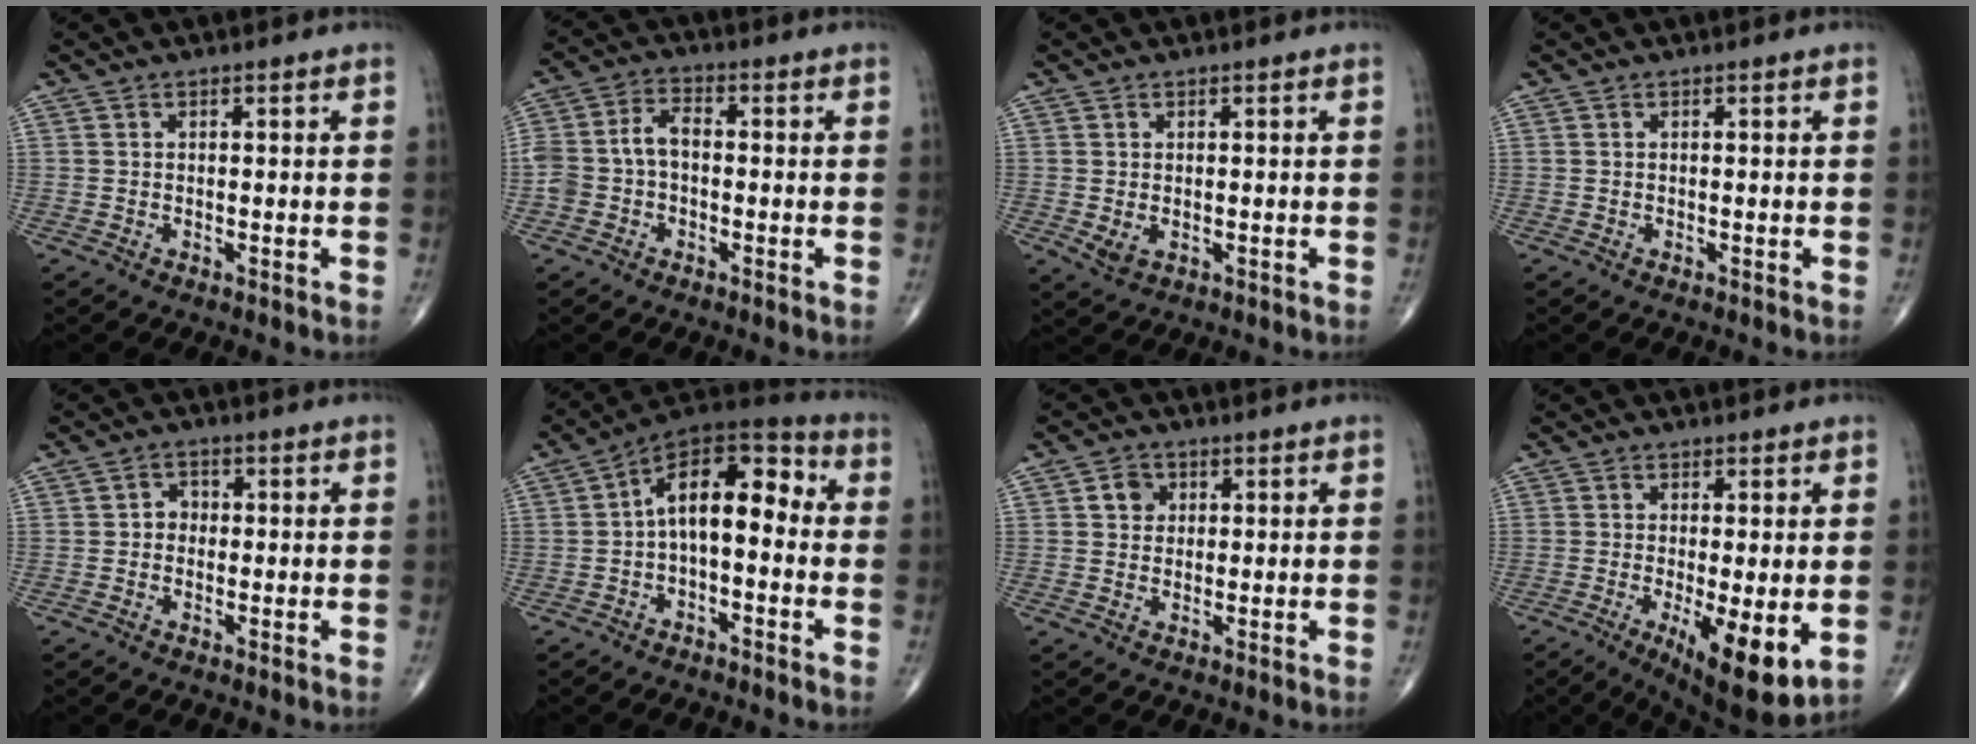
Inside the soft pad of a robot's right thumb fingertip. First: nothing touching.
{"total": 6.5, "force": [-1.0, 4.4, 4.7], "torque": [-0.095, 0.029, -0.024]}
{"total": 2.4, "force": [-0.2, 1.7, 1.8], "torque": [-0.030, -0.006, 0.005]}
{"total": 0.0}
{"total": 2.3, "force": [-0.2, 2.0, 1.1], "torque": [0.000, 0.009, -0.011]}
{"total": 12.9, "force": [-0.2, 6.8, 10.9], "torque": [-0.138, 0.052, -0.021]}
{"total": 3.3, "force": [0.9, 2.9, 1.3], "torque": [-0.005, 0.000, 0.011]}
{"total": 11.7, "force": [-3.0, 3.5, 10.7], "torque": [-0.163, -0.027, -0.038]}